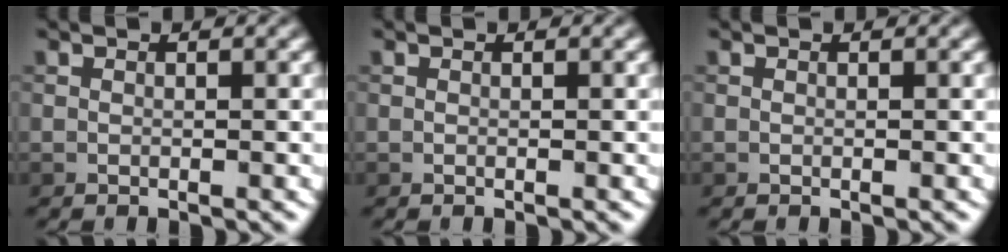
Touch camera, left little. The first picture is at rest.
{"total": 0.0}
{"total": 0.0}